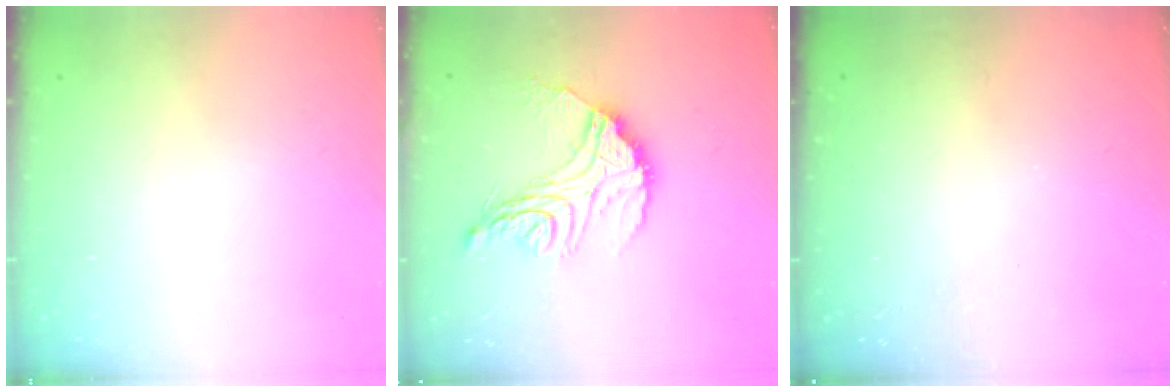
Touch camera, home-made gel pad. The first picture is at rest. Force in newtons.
{"total": 16.8, "press": 16.8, "slide": 1.2}
{"total": 3.2, "press": 3.2, "slide": 0.1}